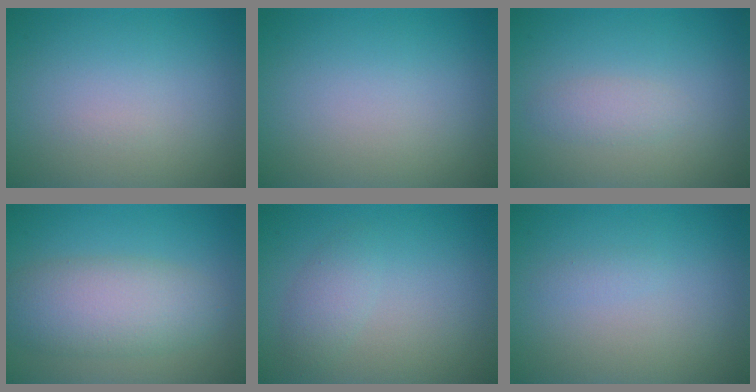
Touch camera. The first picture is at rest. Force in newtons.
{"total": 0.0}
{"total": 1.3, "press": 1.3, "slide": 0.0}
{"total": 5.6, "press": 5.6, "slide": 0.1}
{"total": 1.7, "press": 1.7, "slide": 0.1}
{"total": 0.6, "press": 0.6, "slide": 0.0}